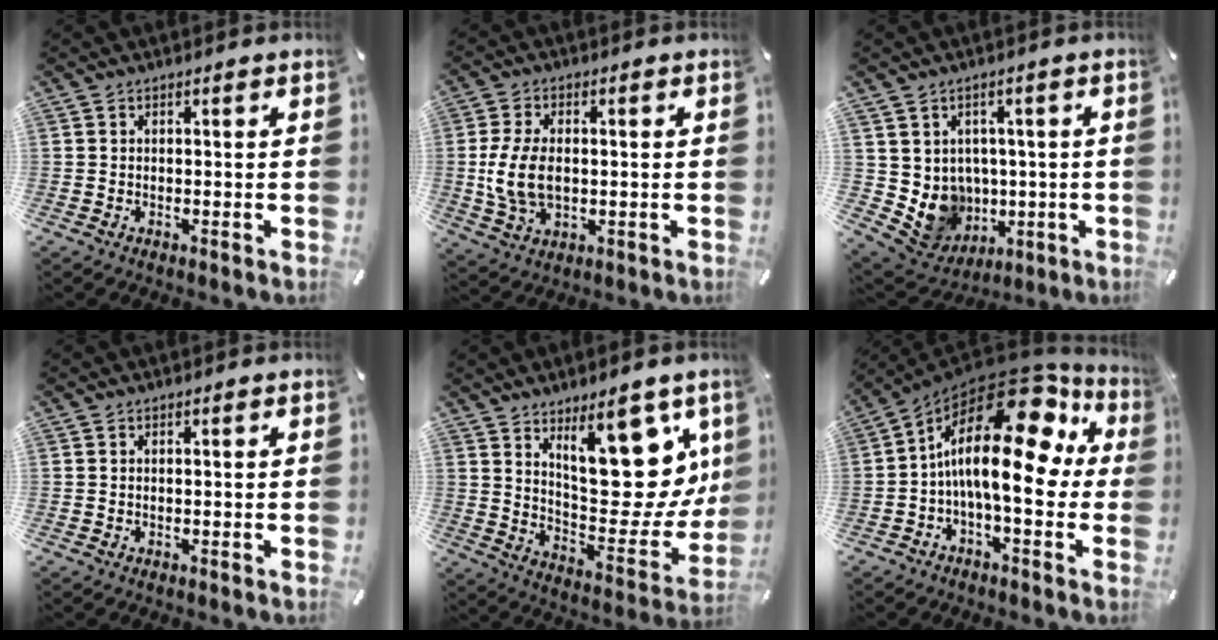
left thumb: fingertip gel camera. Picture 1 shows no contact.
{"total": 10.3, "force": [-0.2, 6.7, 7.9], "torque": [-0.184, 0.003, -0.006]}
{"total": 8.7, "force": [0.6, 8.6, 1.1], "torque": [-0.037, -0.025, 0.026]}
{"total": 0.0}
{"total": 21.8, "force": [11.0, 9.9, 16.0], "torque": [-0.198, -0.089, 0.185]}
{"total": 21.9, "force": [4.2, 8.9, 19.6], "torque": [-0.346, -0.046, 0.064]}